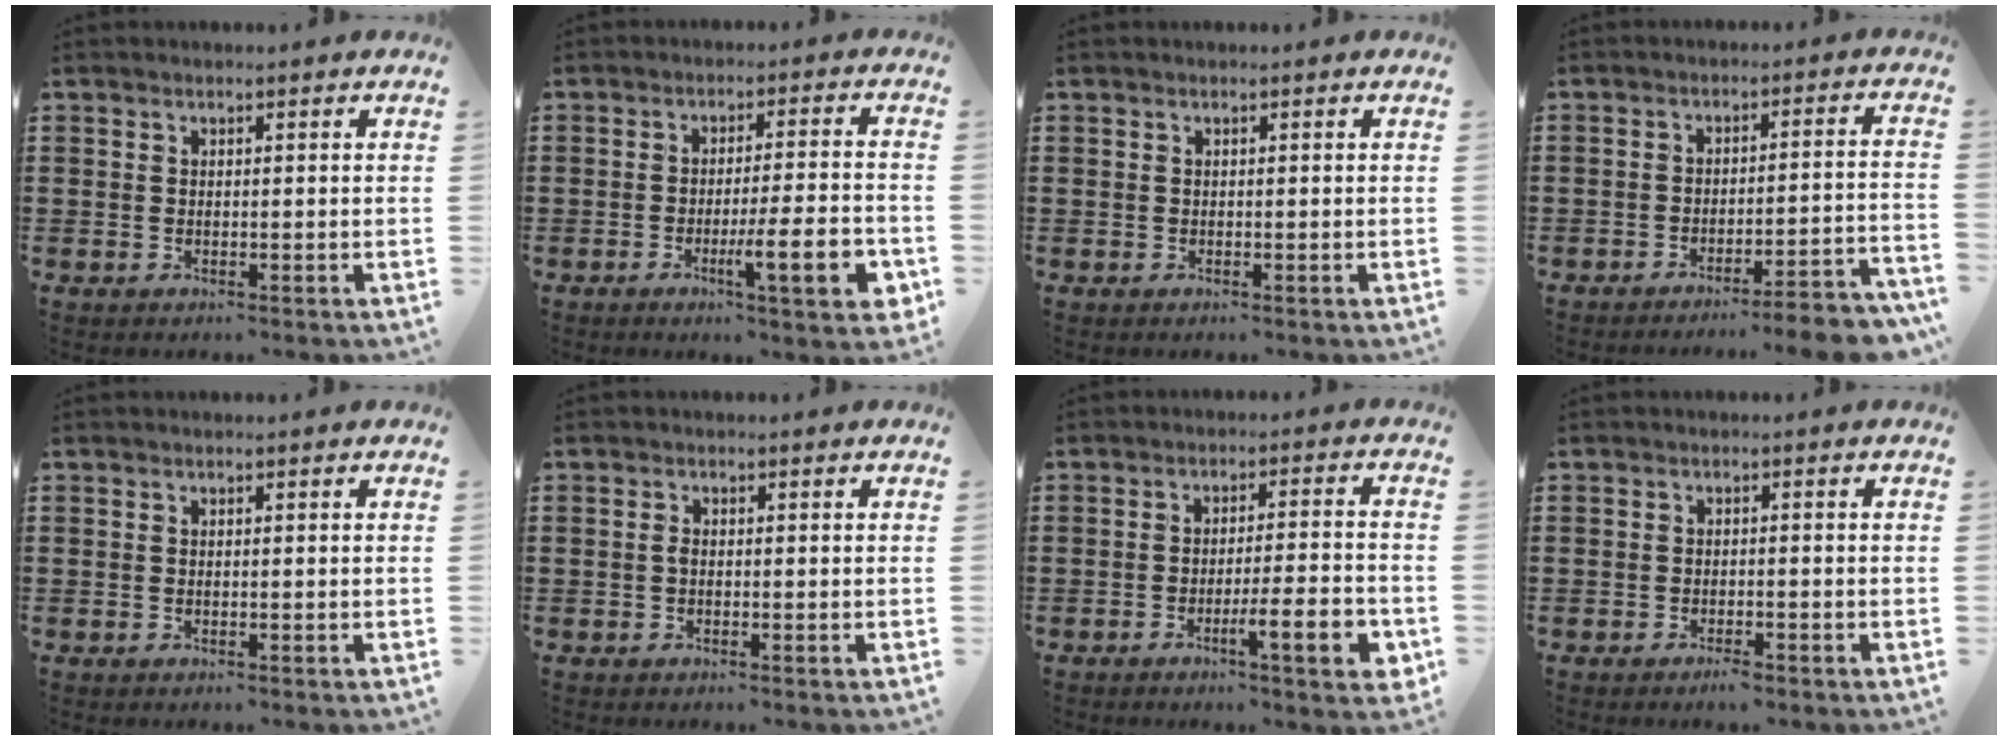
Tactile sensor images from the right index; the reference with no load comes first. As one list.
[{"total": 9.5, "force": [-3.3, 1.3, 8.8], "torque": [-0.132, -0.008, -0.053]}, {"total": 0.0}, {"total": 5.1, "force": [-4.6, -0.2, 2.1], "torque": [-0.034, -0.012, -0.089]}, {"total": 0.0}, {"total": 0.5, "force": [-0.2, 0.2, 0.4], "torque": [-0.019, -0.004, -0.005]}, {"total": 7.8, "force": [-3.3, 1.2, 7.0], "torque": [-0.102, -0.006, -0.056]}, {"total": 1.7, "force": [-1.3, 0.2, 1.0], "torque": [-0.020, -0.003, -0.024]}]